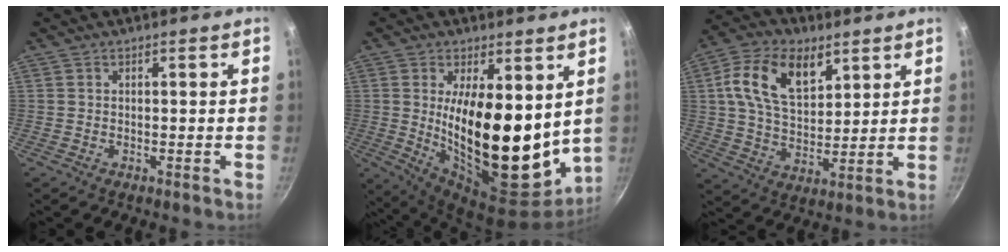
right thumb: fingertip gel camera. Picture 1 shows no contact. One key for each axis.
{"total": 22.6, "fx": 3.1, "fy": 10.3, "fz": 19.9, "tx": -0.285, "ty": -0.053, "tz": 0.061}
{"total": 14.6, "fx": 5.9, "fy": 8.9, "fz": 10.0, "tx": -0.158, "ty": -0.013, "tz": 0.102}